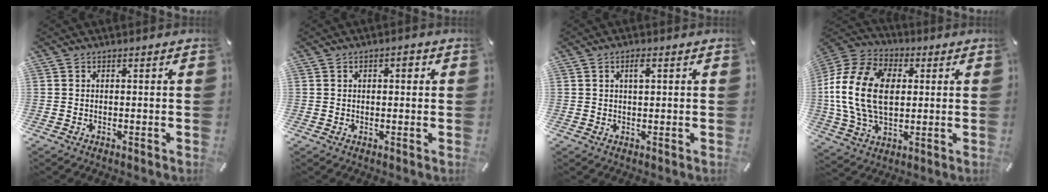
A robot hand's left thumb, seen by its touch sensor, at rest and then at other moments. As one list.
[{"total": 1.9, "force": [0.4, 1.2, 1.5], "torque": [-0.022, 0.005, 0.002]}, {"total": 2.6, "force": [1.0, 1.0, 2.2], "torque": [-0.039, 0.002, 0.014]}, {"total": 18.6, "force": [1.1, 13.1, 13.2], "torque": [-0.292, 0.012, 0.015]}]